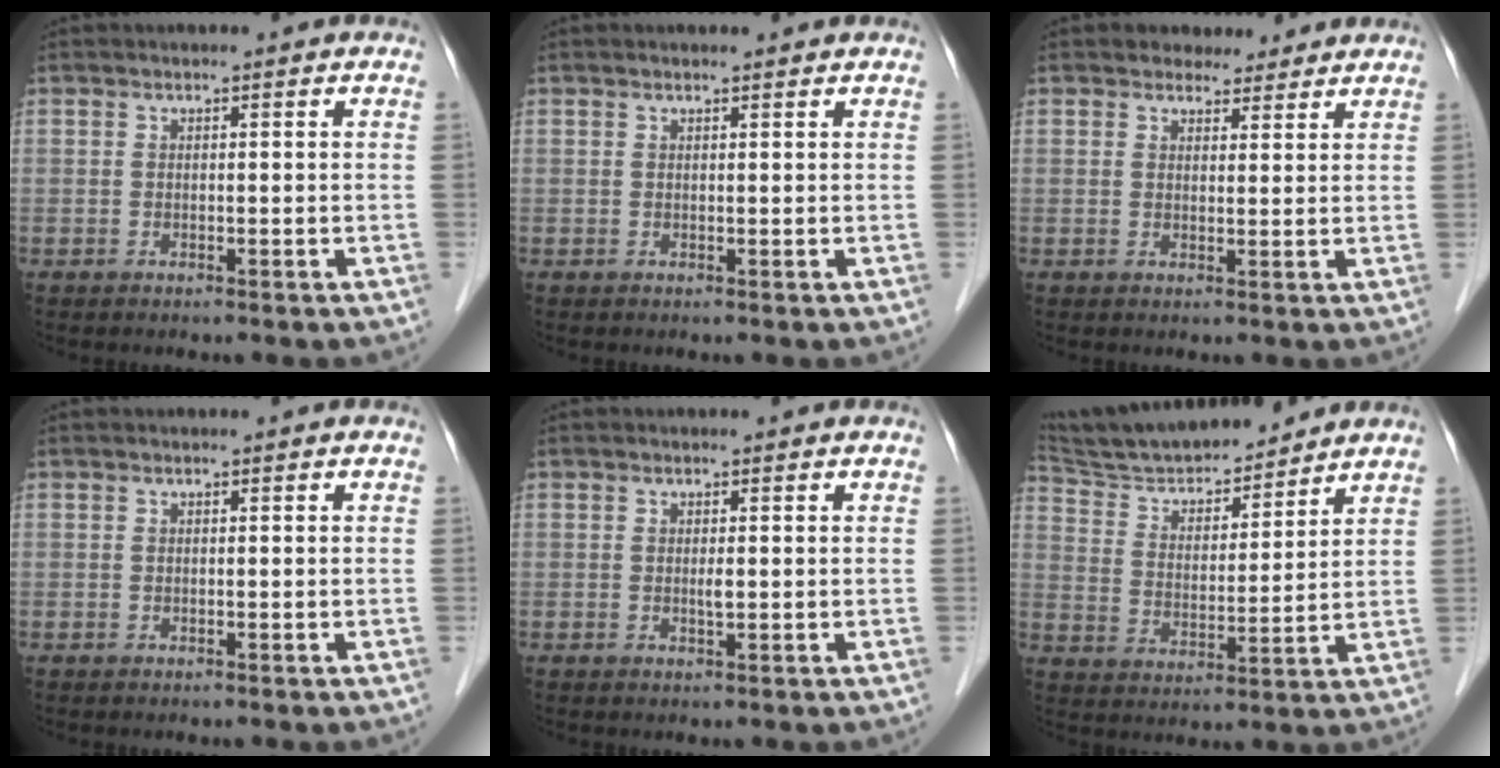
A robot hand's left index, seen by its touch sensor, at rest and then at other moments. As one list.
[{"total": 1.4, "force": [1.4, 0.1, 0.5], "torque": [-0.011, 0.012, 0.020]}, {"total": 3.6, "force": [3.2, 1.6, 0.3], "torque": [-0.002, 0.004, 0.042]}, {"total": 0.0}, {"total": 0.9, "force": [0.1, 0.2, 0.9], "torque": [-0.020, -0.002, 0.001]}, {"total": 15.2, "force": [14.1, 2.5, 5.0], "torque": [-0.088, 0.011, 0.245]}]